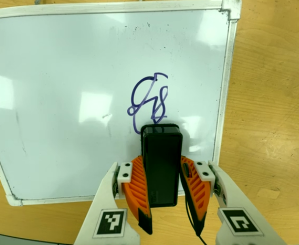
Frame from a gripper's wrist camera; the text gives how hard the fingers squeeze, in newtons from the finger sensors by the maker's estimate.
{"total": 5.5, "left": 4.7, "right": 6.2}